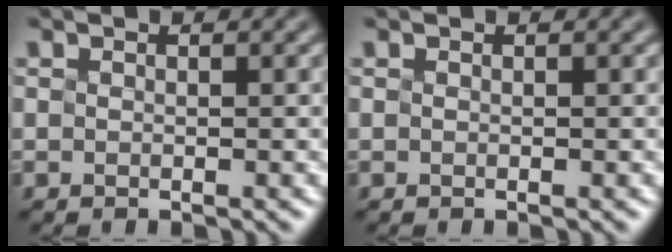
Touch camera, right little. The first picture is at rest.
{"total": 0.0}